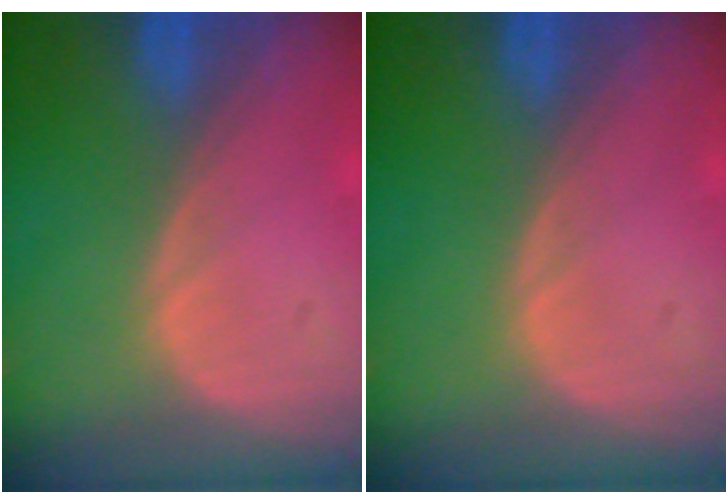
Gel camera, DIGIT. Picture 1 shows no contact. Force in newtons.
{"total": 0.0}